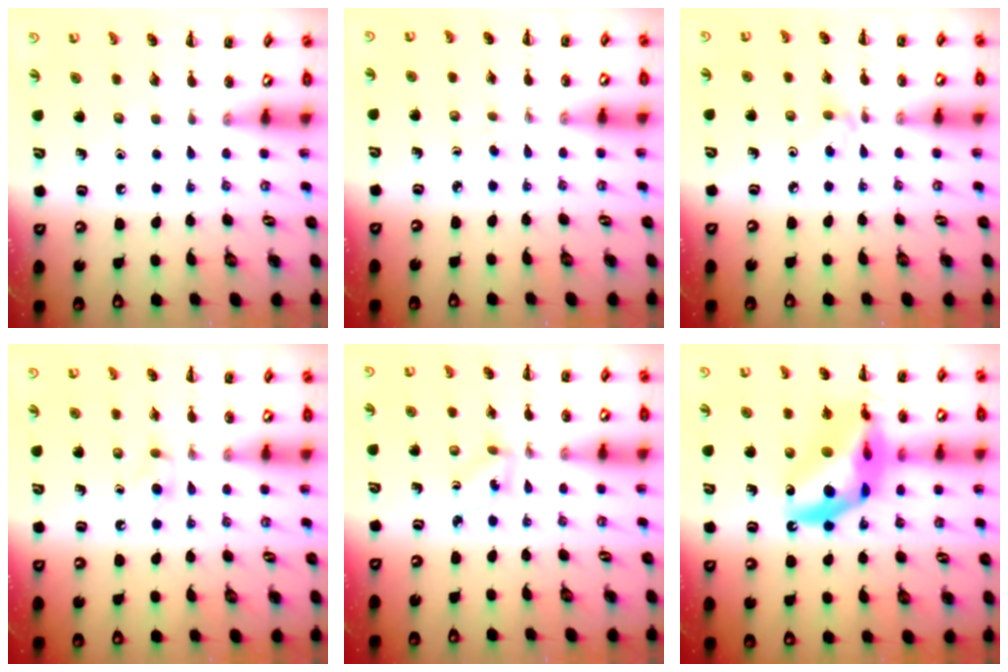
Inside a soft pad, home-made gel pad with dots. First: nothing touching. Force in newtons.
{"total": 1.7, "press": 1.5, "slide": 0.8}
{"total": 3.7, "press": 3.5, "slide": 1.2}
{"total": 2.7, "press": 2.5, "slide": 1.2}
{"total": 1.4, "press": 1.2, "slide": 0.6}
{"total": 17.1, "press": 16.6, "slide": 4.3}